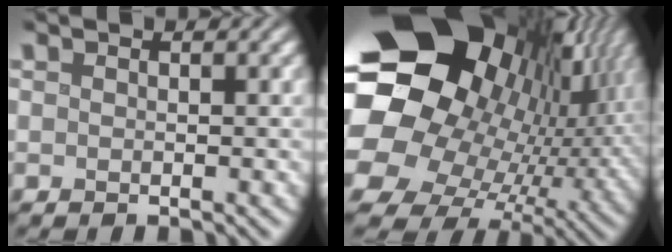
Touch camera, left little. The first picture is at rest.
{"total": 22.2, "force": [3.1, 17.9, 12.7], "torque": [-0.242, -0.032, 0.043]}